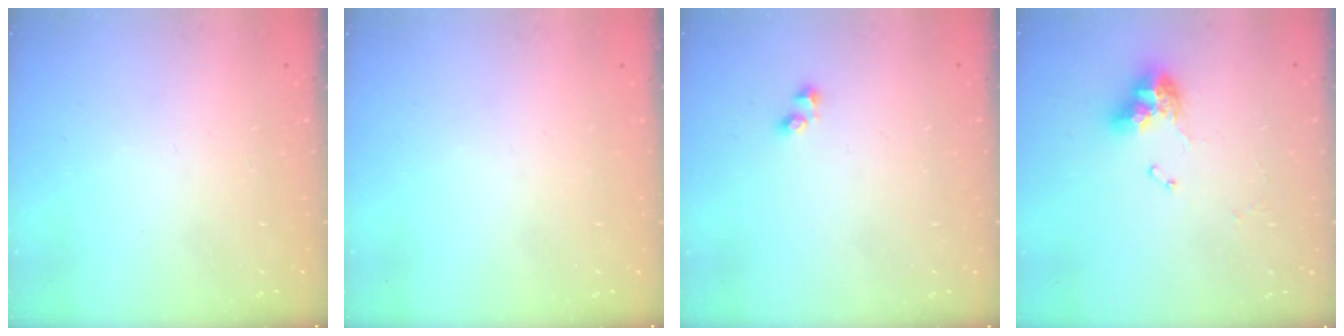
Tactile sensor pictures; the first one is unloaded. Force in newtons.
{"total": 0.0}
{"total": 2.2, "press": 2.0, "slide": 0.9}
{"total": 9.9, "press": 9.9, "slide": 1.0}